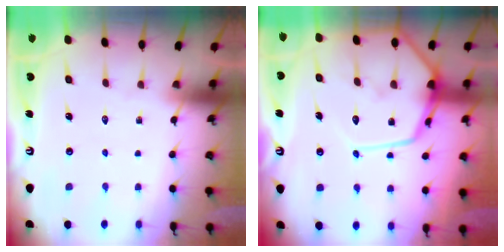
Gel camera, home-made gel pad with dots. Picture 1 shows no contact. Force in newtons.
{"total": 16.9, "press": 16.8, "slide": 1.7}